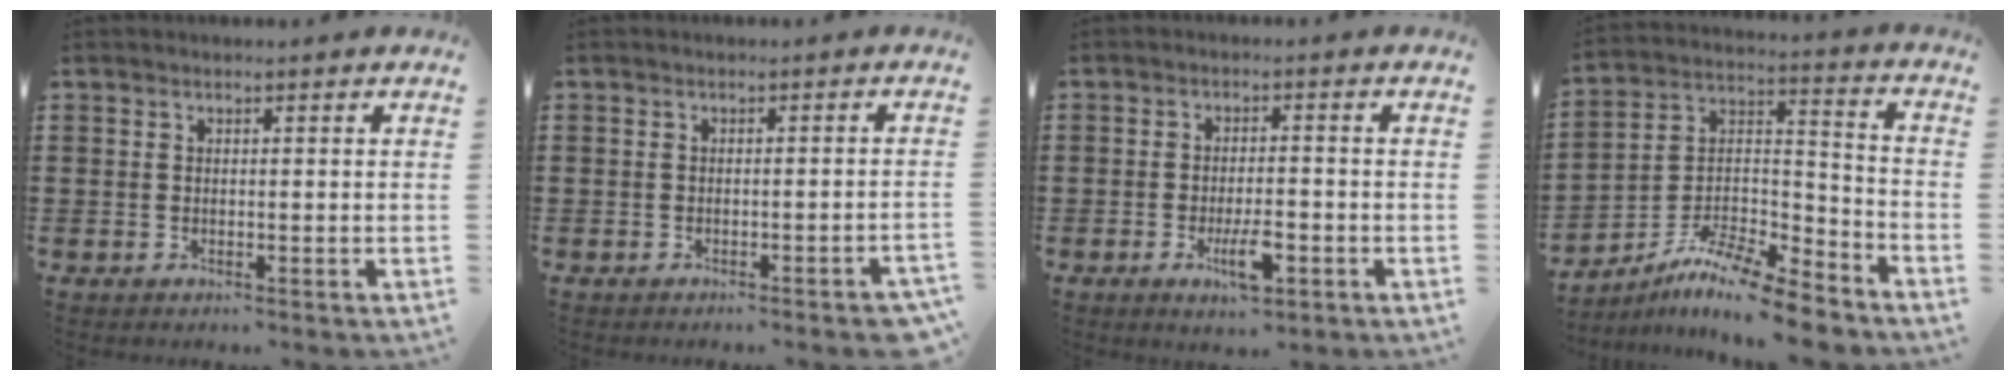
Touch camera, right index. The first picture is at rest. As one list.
[{"total": 1.4, "force": [-1.2, 0.0, 0.6], "torque": [-0.012, -0.002, -0.023]}, {"total": 5.6, "force": [-2.2, 1.9, 4.8], "torque": [-0.089, -0.001, -0.039]}, {"total": 9.7, "force": [-8.5, 1.4, 4.4], "torque": [-0.083, 0.014, -0.170]}]